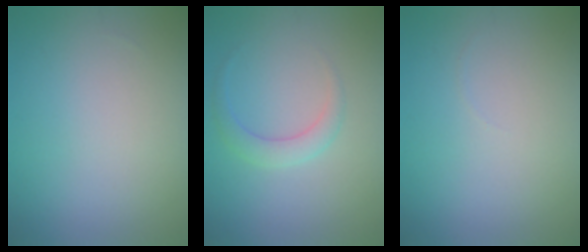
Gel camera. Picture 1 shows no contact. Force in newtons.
{"total": 2.0, "press": 2.0, "slide": 0.1}
{"total": 0.0}